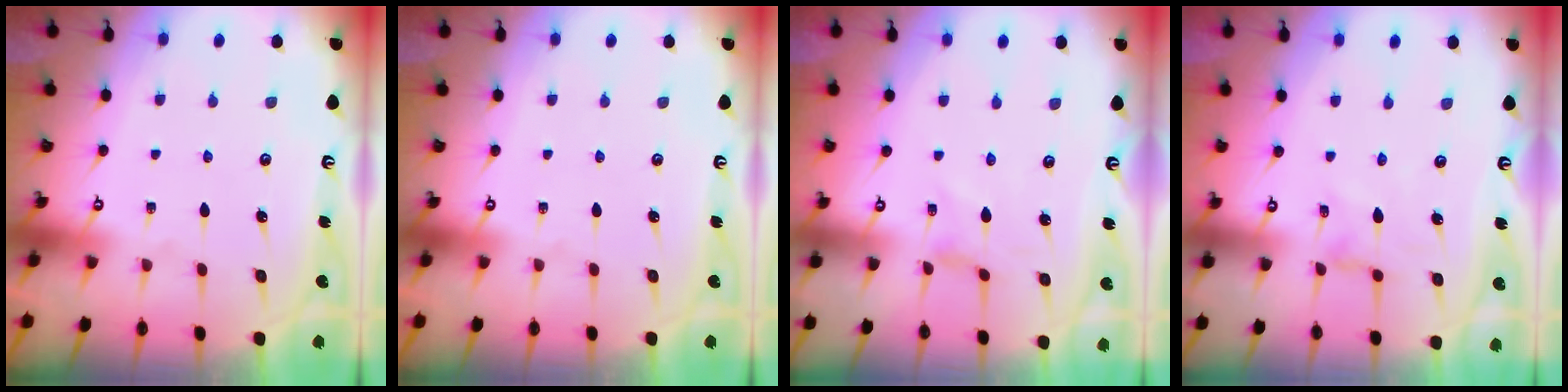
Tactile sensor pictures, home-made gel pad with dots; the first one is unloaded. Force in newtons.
{"total": 0.0}
{"total": 0.0}
{"total": 0.0}